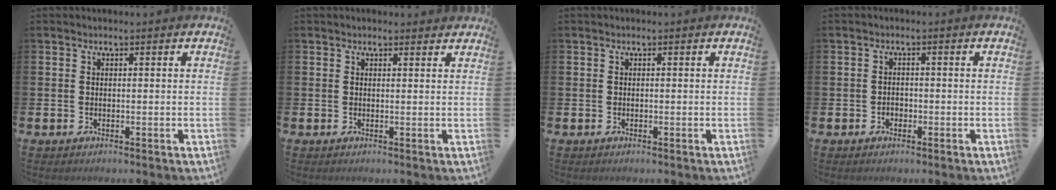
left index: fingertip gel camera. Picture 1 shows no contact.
{"total": 0.8, "force": [0.7, 0.2, 0.2], "torque": [0.005, 0.000, 0.012]}
{"total": 0.0}
{"total": 1.3, "force": [-0.6, 1.0, 0.5], "torque": [-0.010, 0.004, -0.015]}